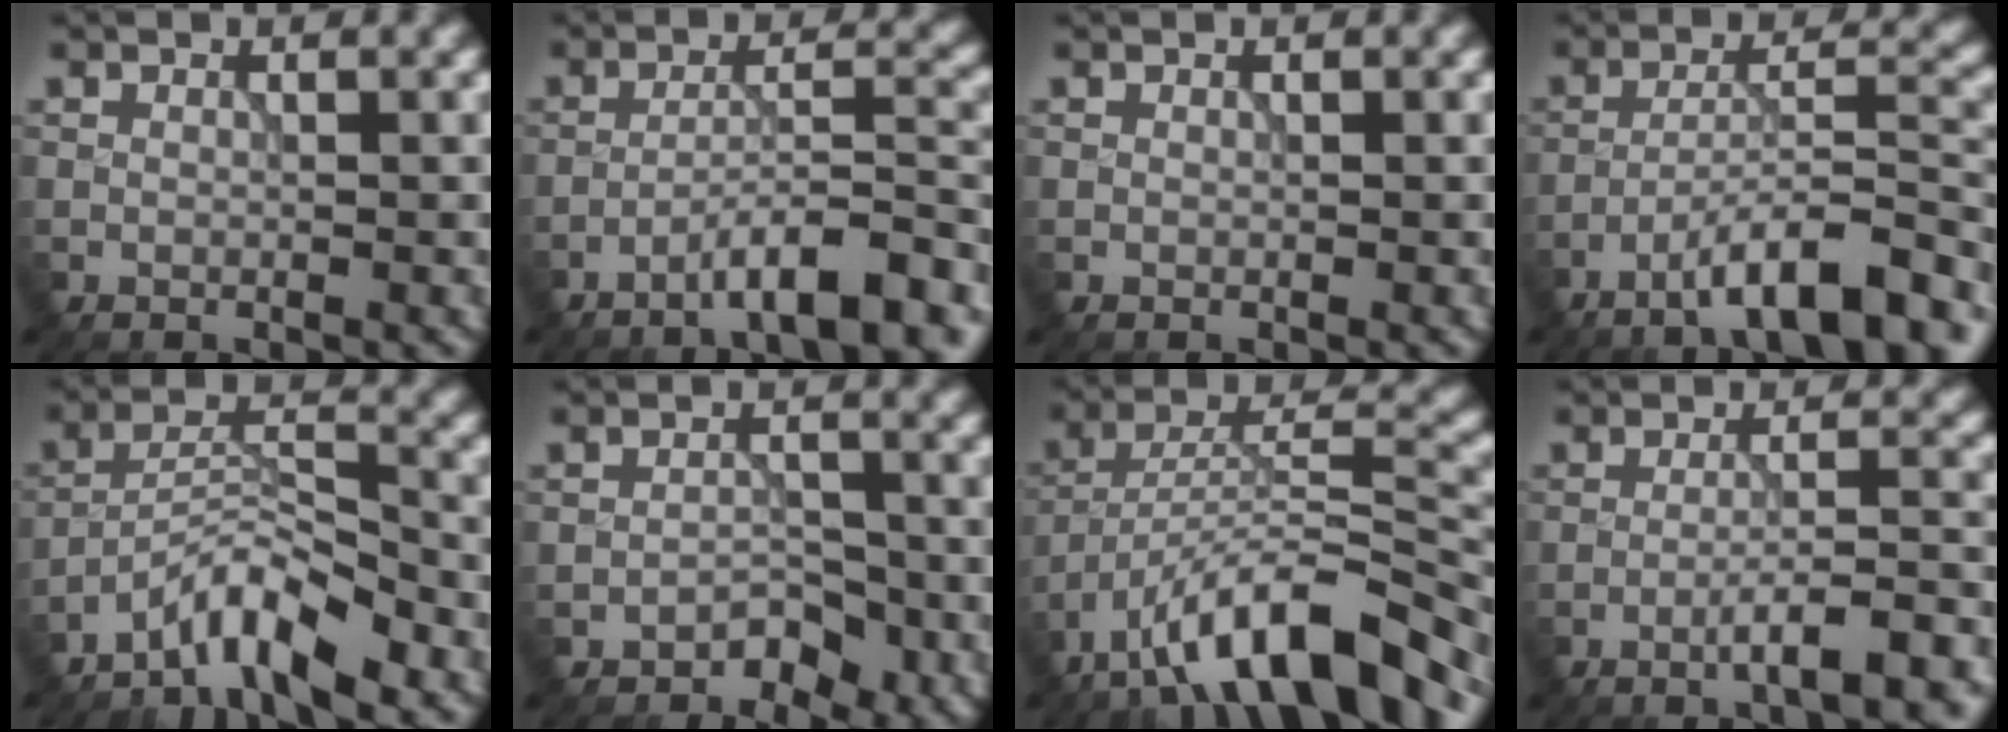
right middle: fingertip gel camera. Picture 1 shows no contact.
{"total": 7.4, "force": [-5.0, 1.5, 5.3], "torque": [-0.079, 0.014, -0.075]}
{"total": 0.0}
{"total": 9.5, "force": [-6.3, 2.1, 6.8], "torque": [-0.102, 0.019, -0.100]}
{"total": 5.3, "force": [-4.0, 0.9, 3.3], "torque": [-0.055, 0.008, -0.080]}
{"total": 1.9, "force": [-1.4, 1.1, 0.7], "torque": [-0.007, 0.007, -0.023]}
{"total": 12.7, "force": [-8.7, 3.8, 8.4], "torque": [-0.127, 0.020, -0.158]}
{"total": 6.5, "force": [-3.6, 1.2, 5.2], "torque": [-0.066, 0.014, -0.055]}